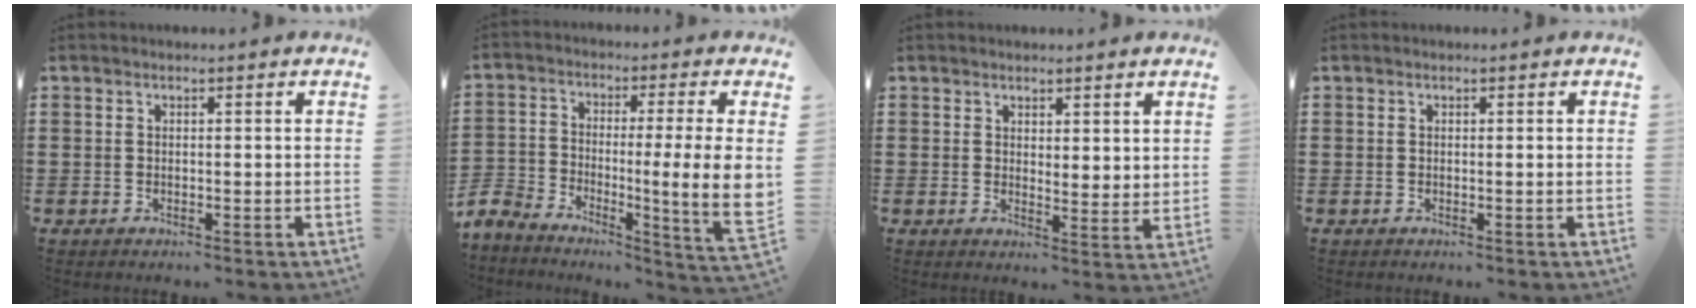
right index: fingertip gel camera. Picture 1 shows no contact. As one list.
[{"total": 9.4, "force": [-1.3, 1.9, 9.2], "torque": [-0.159, -0.023, -0.030]}, {"total": 2.3, "force": [2.2, 0.7, 0.2], "torque": [-0.008, 0.003, 0.042]}, {"total": 0.0}]